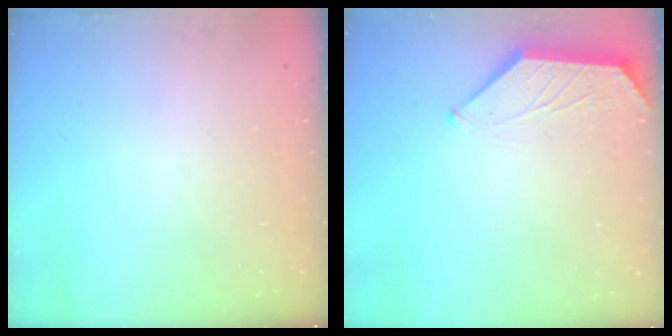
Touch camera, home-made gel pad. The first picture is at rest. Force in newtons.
{"total": 1.2, "press": 1.1, "slide": 0.3}